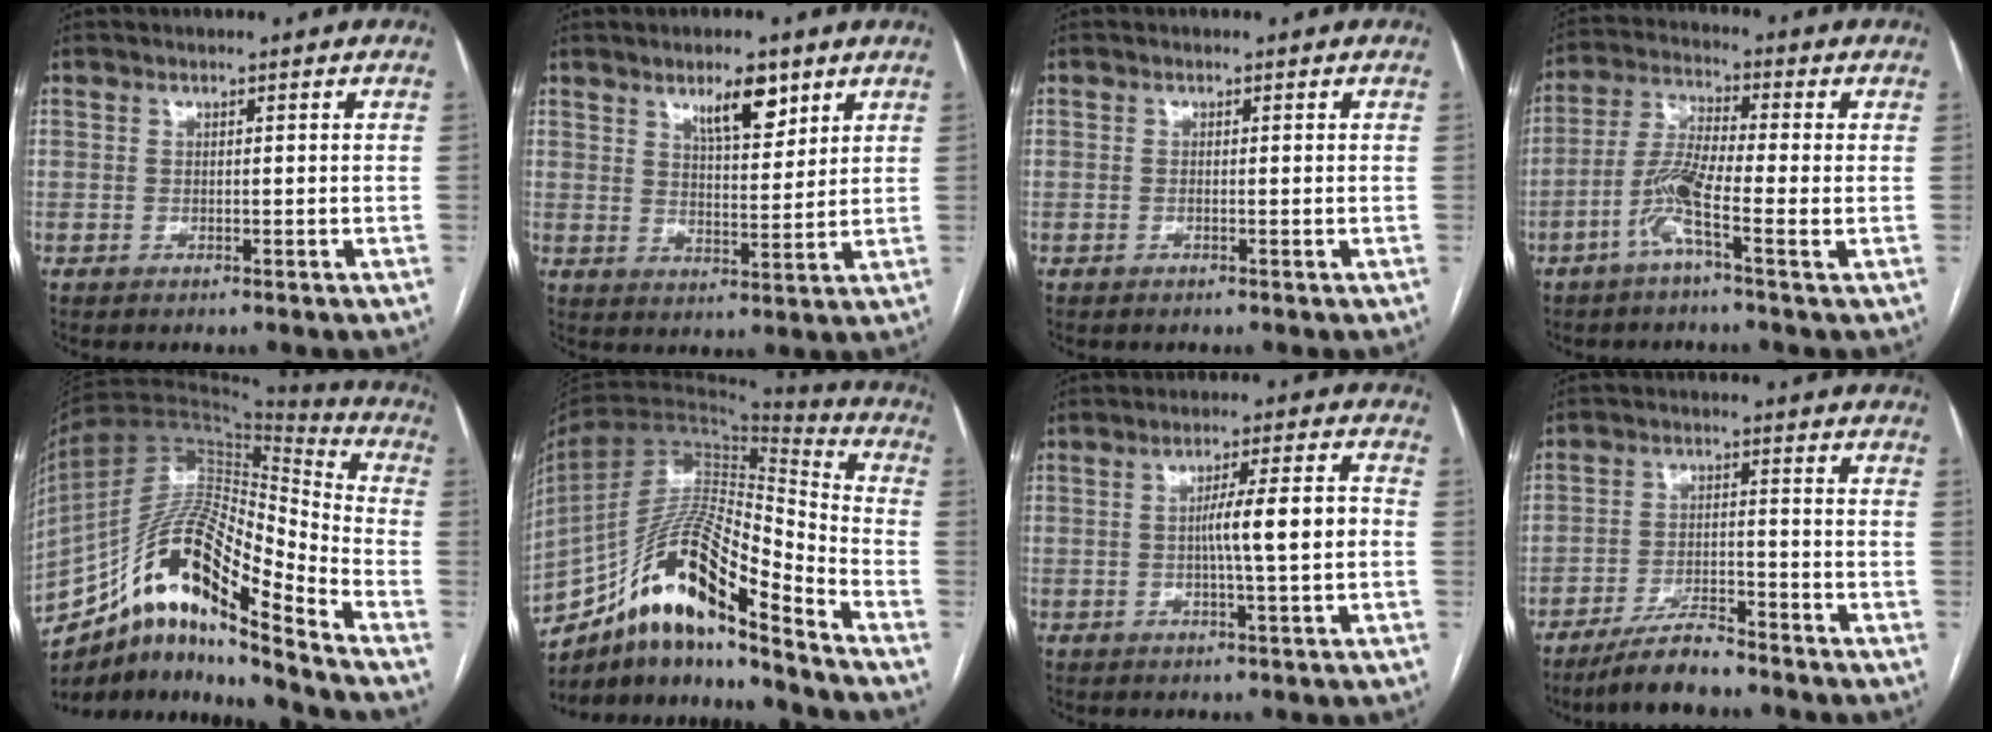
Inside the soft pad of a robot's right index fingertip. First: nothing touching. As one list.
[{"total": 6.8, "force": [4.3, 2.2, 4.8], "torque": [-0.079, -0.003, 0.072]}, {"total": 0.0}, {"total": 7.7, "force": [-2.8, 0.3, 7.2], "torque": [-0.146, 0.004, -0.063]}, {"total": 20.7, "force": [-13.0, 3.7, 15.8], "torque": [-0.301, 0.019, -0.228]}, {"total": 19.3, "force": [-12.5, 3.2, 14.3], "torque": [-0.262, 0.014, -0.218]}, {"total": 7.4, "force": [-0.7, -0.1, 7.4], "torque": [-0.118, 0.011, -0.010]}, {"total": 6.8, "force": [-6.0, 1.0, 3.1], "torque": [-0.059, -0.015, -0.109]}]